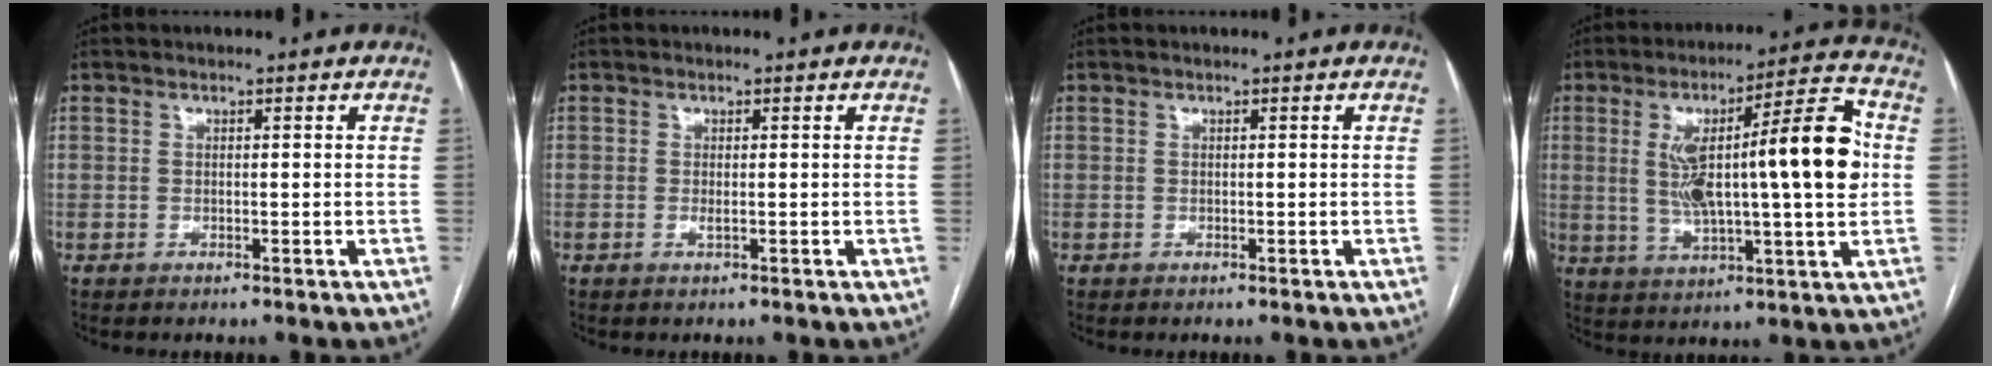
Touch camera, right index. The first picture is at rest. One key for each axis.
{"total": 0.6, "fx": -0.1, "fy": 0.1, "fz": 0.6, "tx": -0.013, "ty": -0.001, "tz": -0.003}
{"total": 0.0}
{"total": 17.3, "fx": 2.1, "fy": 2.3, "fz": 17.0, "tx": -0.269, "ty": 0.028, "tz": 0.034}